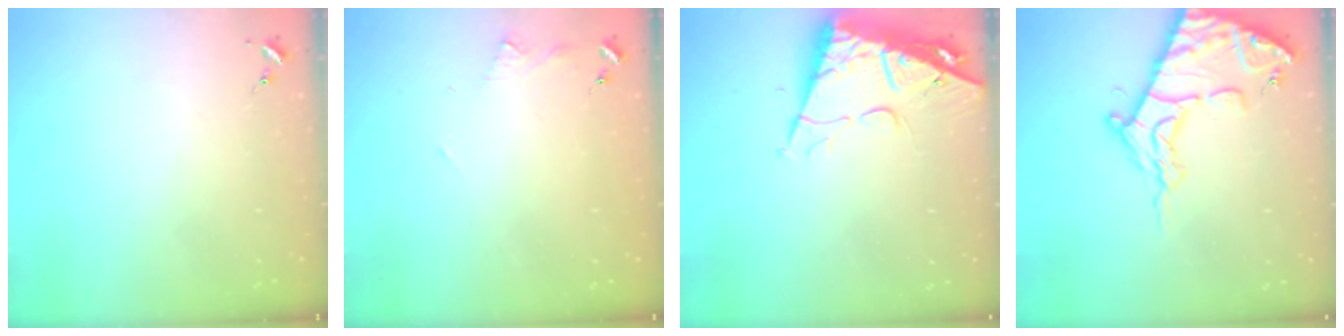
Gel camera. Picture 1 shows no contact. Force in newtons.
{"total": 3.9, "press": 3.8, "slide": 0.5}
{"total": 12.4, "press": 12.3, "slide": 1.3}
{"total": 16.9, "press": 16.8, "slide": 1.5}